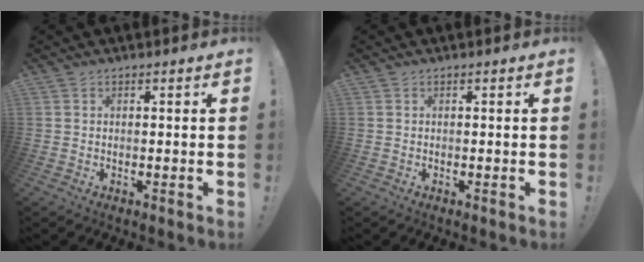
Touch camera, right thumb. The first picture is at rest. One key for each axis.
{"total": 0.0}